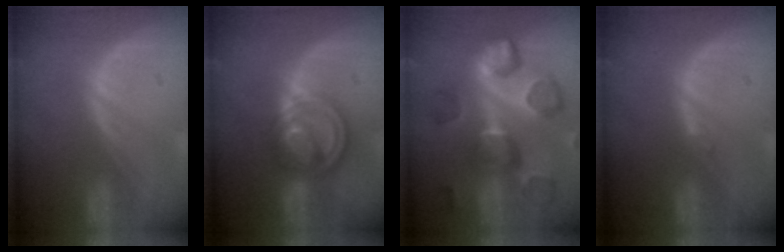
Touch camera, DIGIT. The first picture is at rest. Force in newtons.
{"total": 8.0, "press": 6.9, "slide": 3.9}
{"total": 11.7, "press": 10.8, "slide": 4.4}
{"total": 0.6, "press": 0.5, "slide": 0.3}